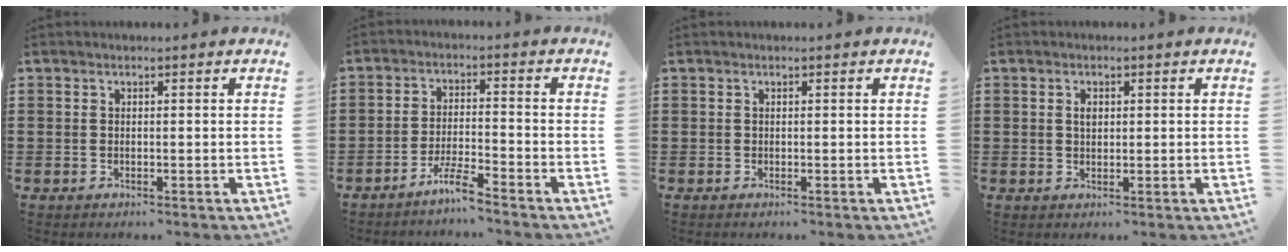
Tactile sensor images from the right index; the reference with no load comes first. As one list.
[{"total": 4.4, "force": [-3.9, 0.0, 2.1], "torque": [-0.052, -0.001, -0.078]}, {"total": 0.0}, {"total": 1.4, "force": [0.3, 0.8, 1.1], "torque": [-0.024, 0.006, 0.005]}]